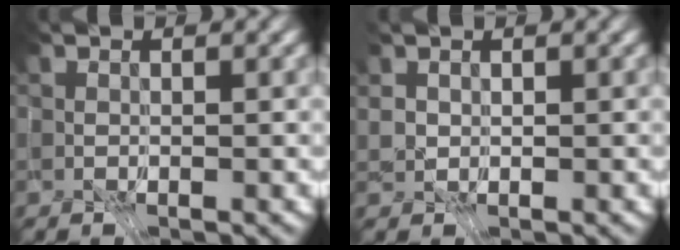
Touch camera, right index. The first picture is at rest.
{"total": 1.1, "force": [-0.1, -0.5, -1.0], "torque": [0.011, -0.009, 0.015]}